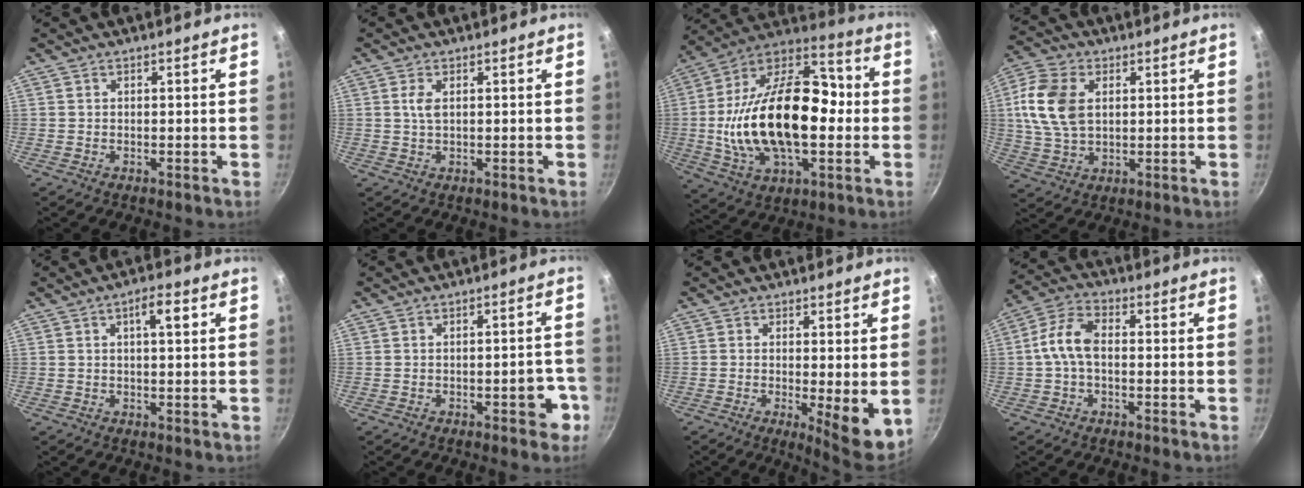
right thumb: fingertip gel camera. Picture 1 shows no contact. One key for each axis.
{"total": 2.3, "fx": 0.6, "fy": 1.0, "fz": 1.9, "tx": -0.040, "ty": -0.002, "tz": 0.013}
{"total": 29.1, "fx": -1.7, "fy": 16.6, "fz": 23.8, "tx": -0.411, "ty": 0.041, "tz": -0.034}
{"total": 12.2, "fx": 2.3, "fy": 8.0, "fz": 8.9, "tx": -0.165, "ty": 0.000, "tz": 0.040}
{"total": 4.6, "fx": 1.5, "fy": 1.4, "fz": 4.1, "tx": -0.058, "ty": 0.003, "tz": 0.020}
{"total": 5.7, "fx": -2.4, "fy": 2.4, "fz": 4.5, "tx": -0.034, "ty": 0.023, "tz": -0.029}
{"total": 7.7, "fx": -0.4, "fy": 1.9, "fz": 7.4, "tx": -0.099, "ty": -0.021, "tz": -0.001}
{"total": 7.9, "fx": -0.3, "fy": 4.4, "fz": 6.5, "tx": -0.129, "ty": 0.032, "tz": -0.017}